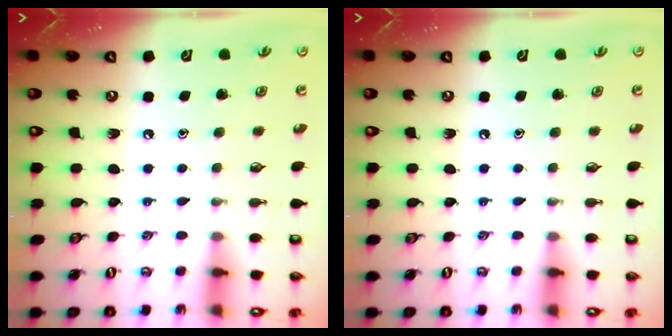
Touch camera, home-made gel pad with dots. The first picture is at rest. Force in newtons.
{"total": 0.0}